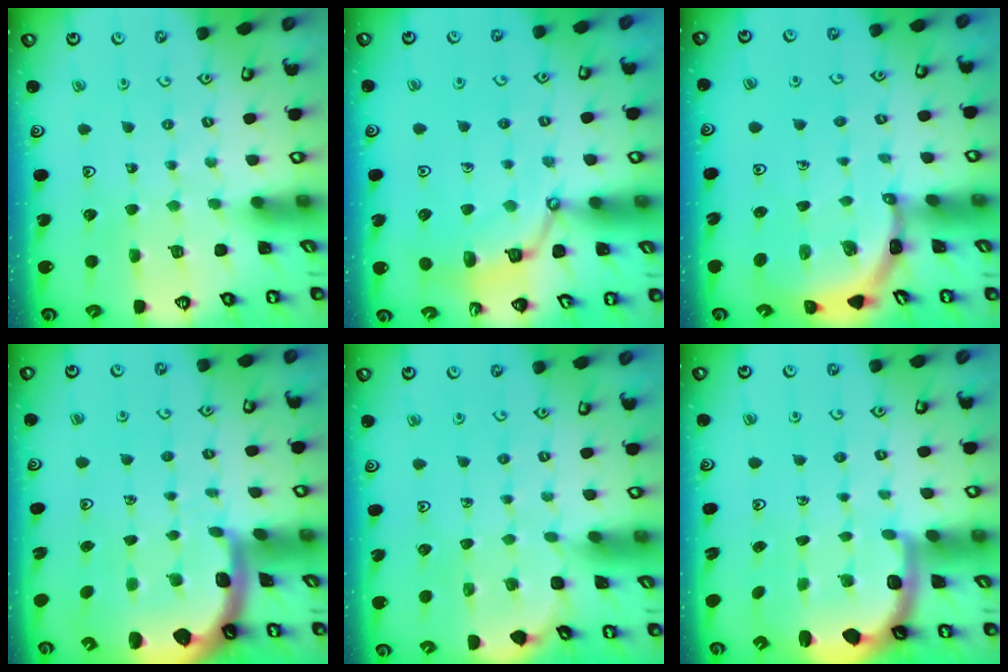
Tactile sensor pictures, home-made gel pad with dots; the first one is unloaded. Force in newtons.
{"total": 6.9, "press": 6.9, "slide": 0.4}
{"total": 3.5, "press": 3.5, "slide": 0.2}
{"total": 3.5, "press": 2.4, "slide": 2.6}
{"total": 2.4, "press": 2.4, "slide": 0.1}
{"total": 2.3, "press": 2.0, "slide": 1.1}